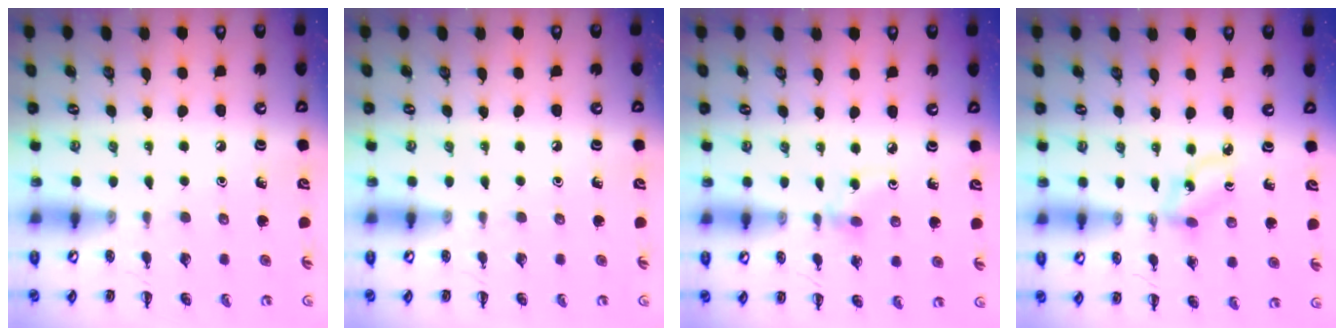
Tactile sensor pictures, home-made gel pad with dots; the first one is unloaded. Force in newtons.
{"total": 0.0}
{"total": 2.6, "press": 2.4, "slide": 1.0}
{"total": 1.8, "press": 1.7, "slide": 0.5}